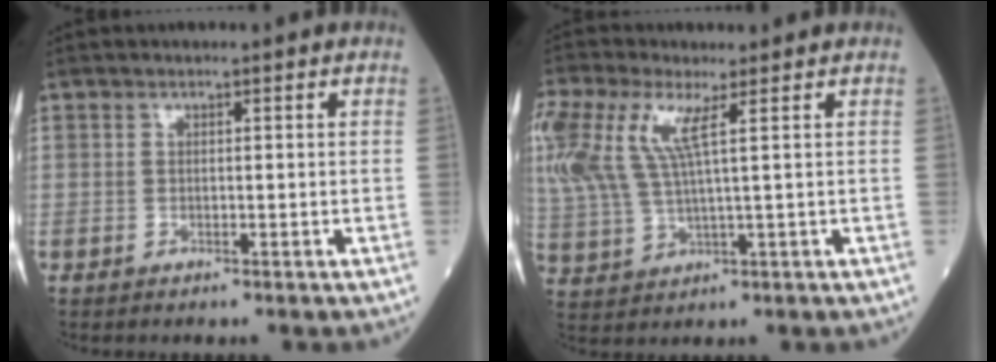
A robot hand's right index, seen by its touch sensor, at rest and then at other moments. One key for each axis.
{"total": 15.6, "fx": 6.2, "fy": 5.4, "fz": 13.3, "tx": -0.348, "ty": 0.018, "tz": 0.121}